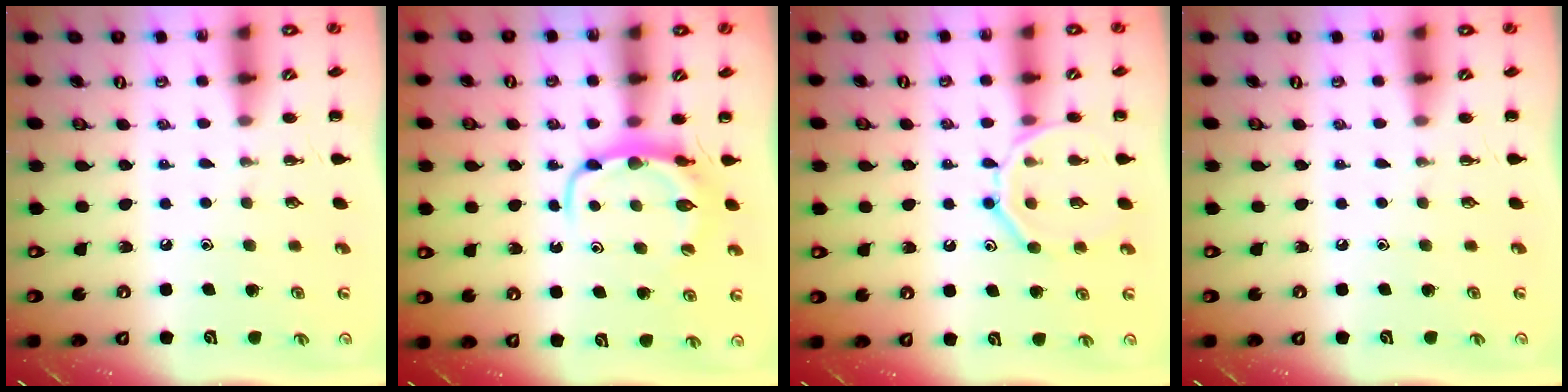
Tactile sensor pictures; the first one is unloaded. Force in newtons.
{"total": 6.3, "press": 6.3, "slide": 0.7}
{"total": 13.0, "press": 12.9, "slide": 1.1}
{"total": 0.0}